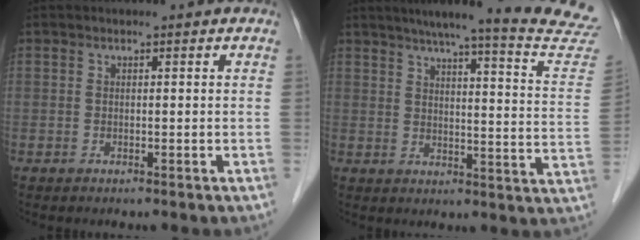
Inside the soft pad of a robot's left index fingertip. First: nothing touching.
{"total": 22.5, "force": [20.5, -0.6, 9.2], "torque": [-0.121, -0.083, 0.239]}